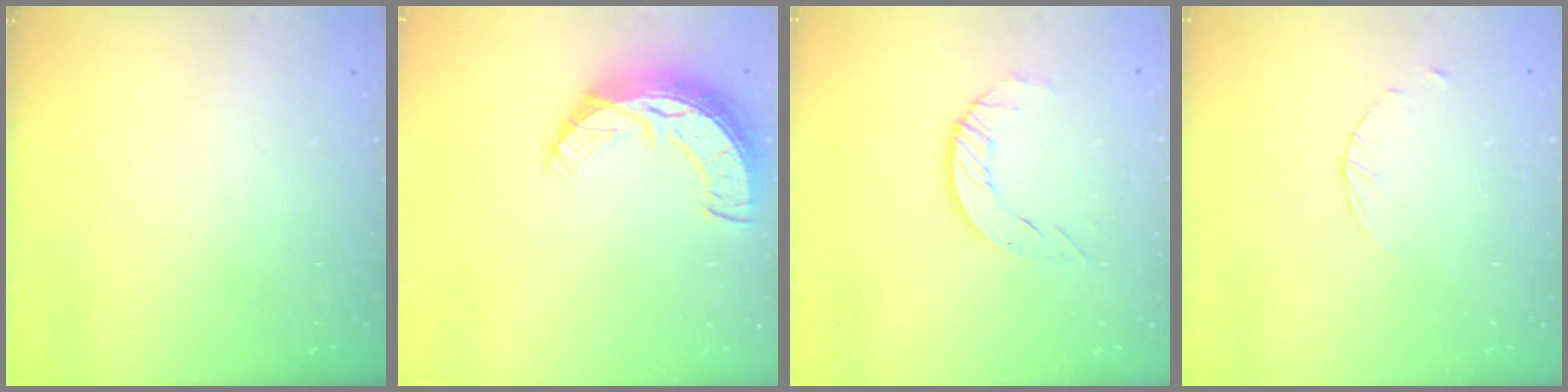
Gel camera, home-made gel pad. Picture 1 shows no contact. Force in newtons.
{"total": 11.2, "press": 11.1, "slide": 0.9}
{"total": 5.2, "press": 5.2, "slide": 0.5}
{"total": 1.6, "press": 1.6, "slide": 0.2}